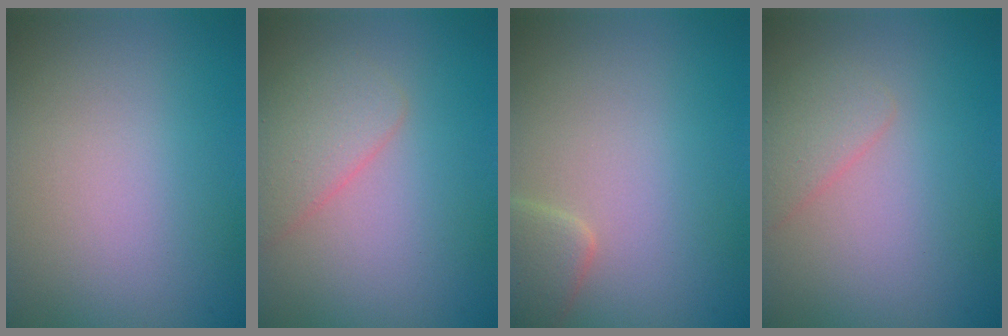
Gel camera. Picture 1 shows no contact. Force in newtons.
{"total": 2.6, "press": 2.6, "slide": 0.1}
{"total": 2.5, "press": 2.5, "slide": 0.2}
{"total": 1.6, "press": 1.6, "slide": 0.0}